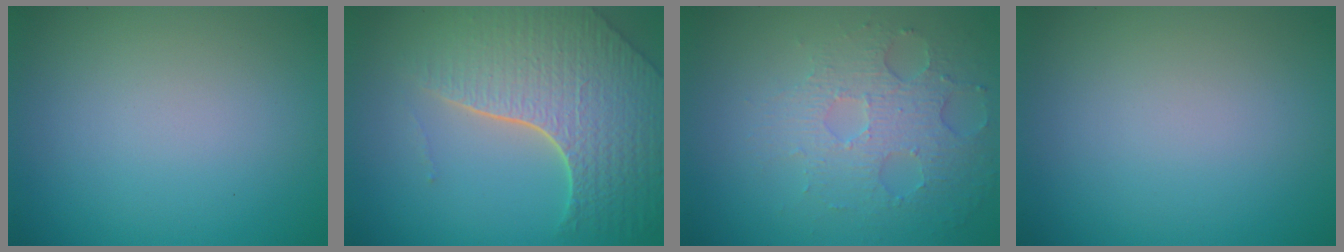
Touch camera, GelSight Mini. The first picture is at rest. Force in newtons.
{"total": 7.9, "press": 5.7, "slide": 5.4}
{"total": 3.8, "press": 3.3, "slide": 1.9}
{"total": 0.0}